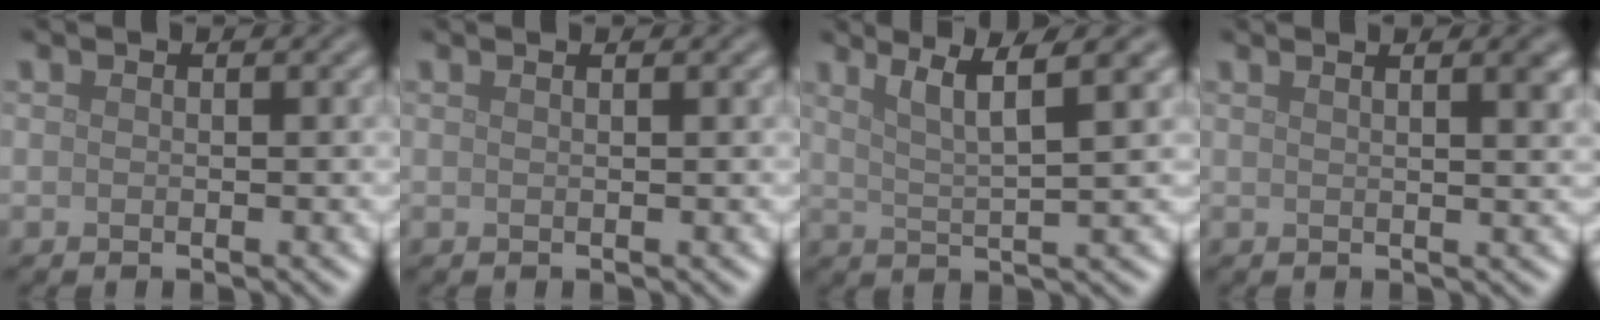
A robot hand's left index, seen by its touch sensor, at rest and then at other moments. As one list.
[{"total": 1.7, "force": [1.0, 0.8, 1.2], "torque": [-0.002, -0.002, -0.006]}, {"total": 5.1, "force": [3.0, 0.7, 4.0], "torque": [-0.063, 0.008, 0.054]}, {"total": 6.0, "force": [3.1, 2.7, 4.4], "torque": [-0.014, 0.042, 0.003]}]